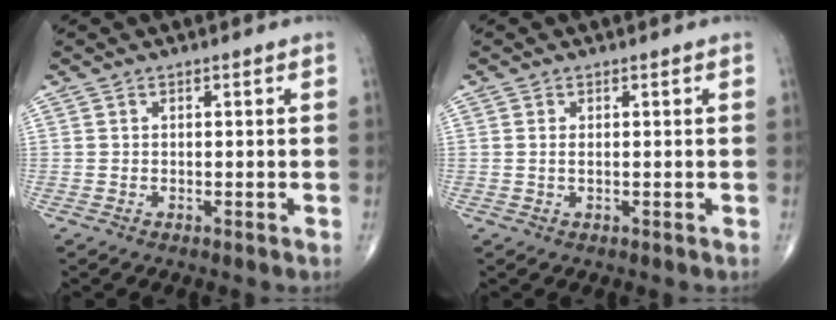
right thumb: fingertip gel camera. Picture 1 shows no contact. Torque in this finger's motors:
{"motor_torque": [-0.32, 0.37, 0.28, -0.05, -0.01]}